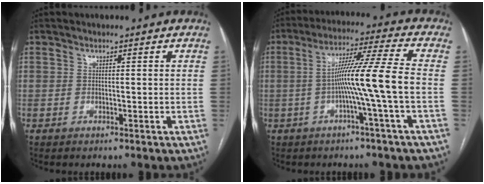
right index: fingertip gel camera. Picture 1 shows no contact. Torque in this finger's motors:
{"motor_torque": [1.55, -0.20, 0.78, 0.21]}